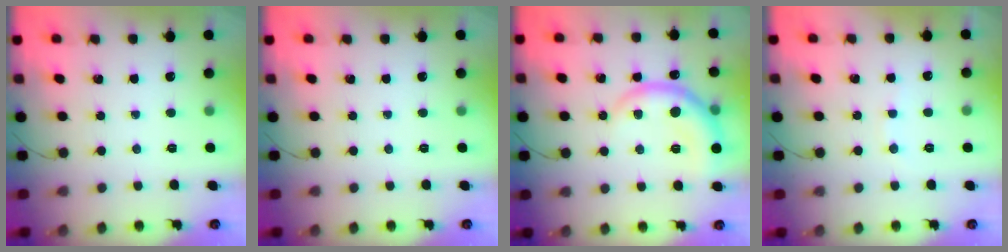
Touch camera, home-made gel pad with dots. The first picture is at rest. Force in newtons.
{"total": 0.0}
{"total": 11.1, "press": 11.1, "slide": 0.6}
{"total": 4.2, "press": 4.2, "slide": 0.7}